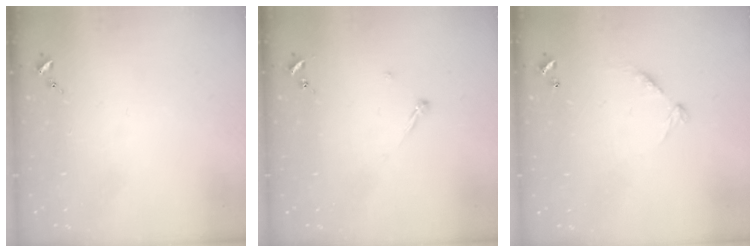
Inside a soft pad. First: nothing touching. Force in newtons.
{"total": 3.2, "press": 3.2, "slide": 0.3}
{"total": 8.8, "press": 8.8, "slide": 0.7}